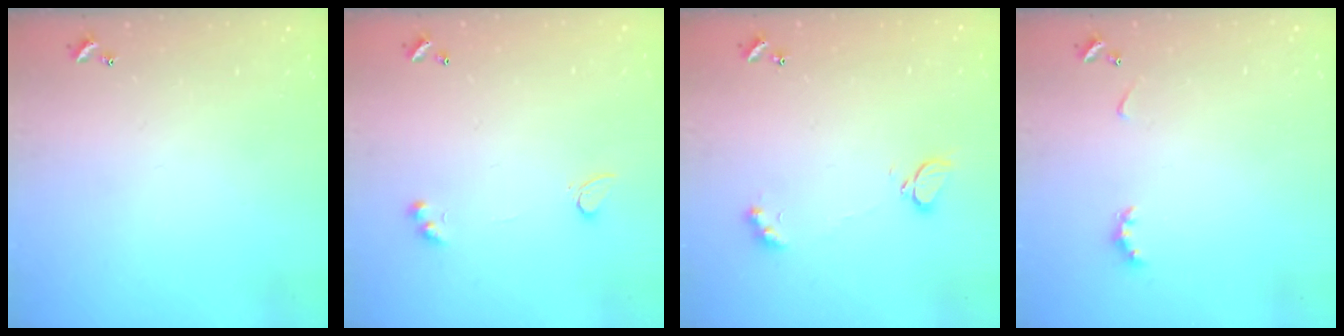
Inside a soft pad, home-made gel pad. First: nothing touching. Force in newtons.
{"total": 2.9, "press": 2.6, "slide": 1.3}
{"total": 2.5, "press": 2.4, "slide": 0.5}
{"total": 2.9, "press": 2.8, "slide": 0.6}